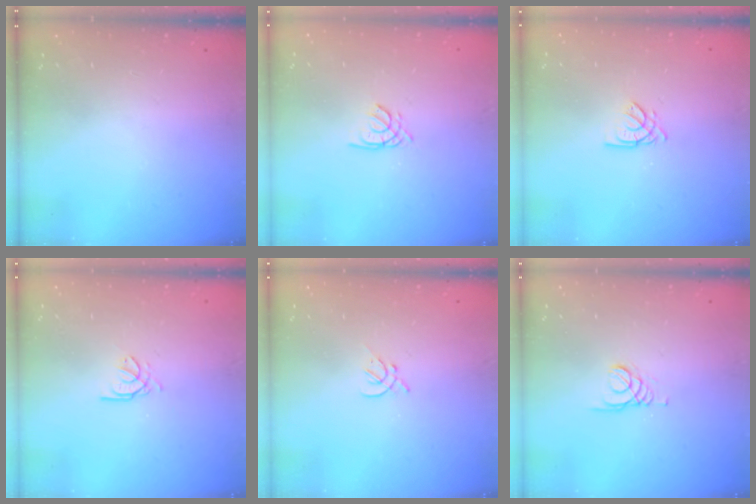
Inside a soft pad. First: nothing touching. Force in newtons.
{"total": 1.6, "press": 1.5, "slide": 0.4}
{"total": 2.6, "press": 2.6, "slide": 0.1}
{"total": 2.6, "press": 2.6, "slide": 0.3}
{"total": 2.0, "press": 1.9, "slide": 0.5}
{"total": 1.6, "press": 1.5, "slide": 0.2}